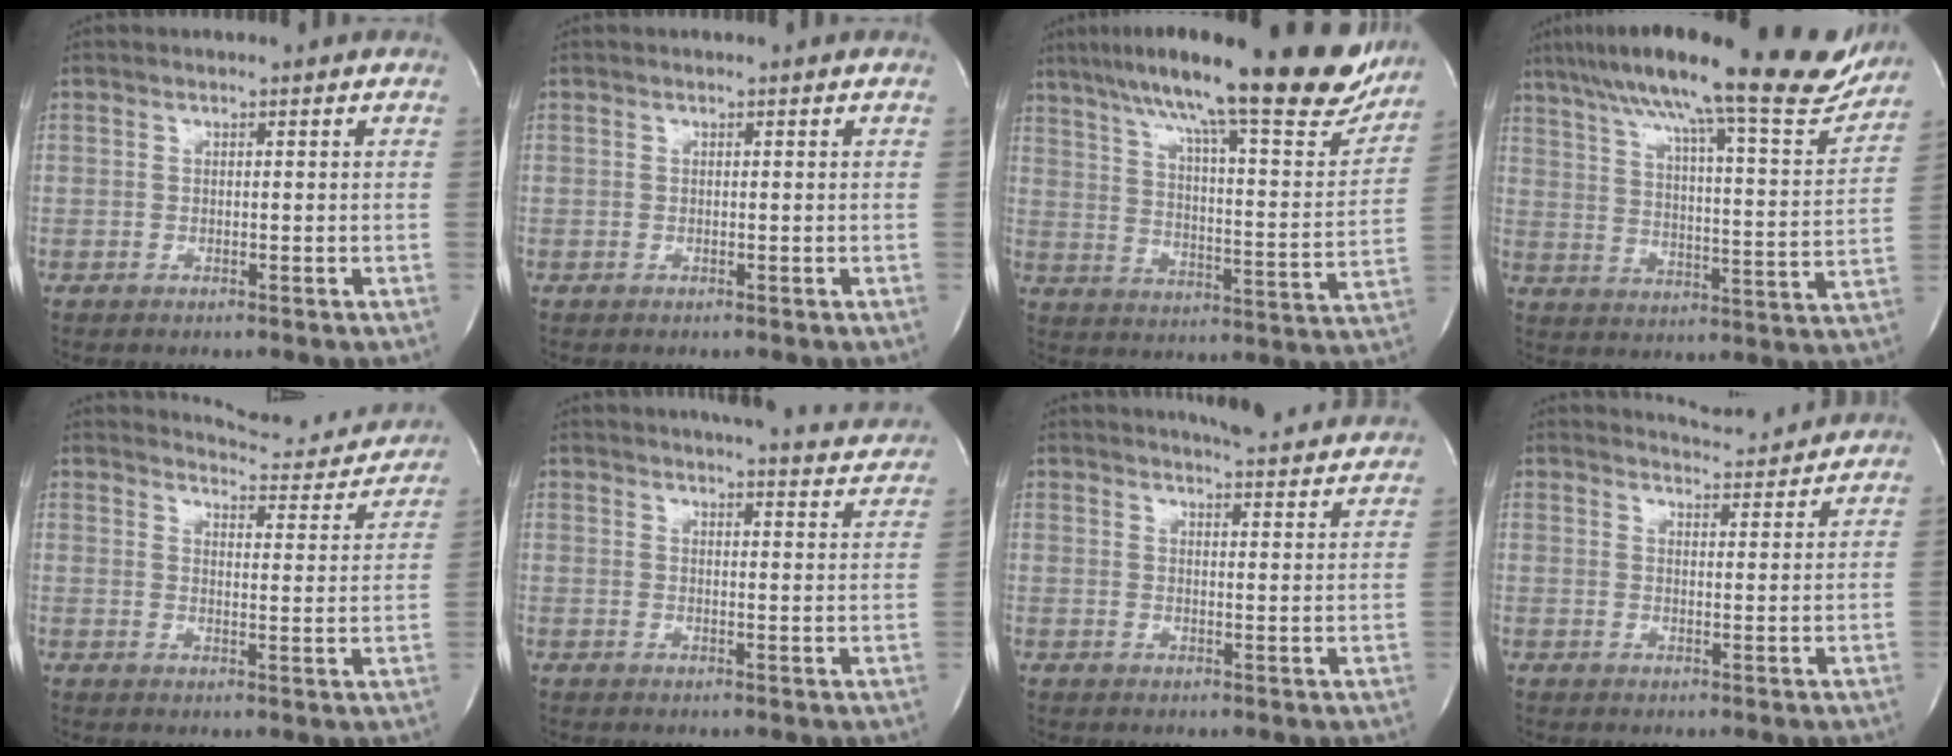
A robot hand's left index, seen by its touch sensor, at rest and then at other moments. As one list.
[{"total": 0.0}, {"total": 26.2, "force": [20.9, 3.8, 15.3], "torque": [-0.239, -0.016, 0.283]}, {"total": 25.1, "force": [20.7, 2.7, 14.0], "torque": [-0.219, -0.015, 0.279]}, {"total": 10.3, "force": [10.3, 1.0, 0.2], "torque": [0.001, -0.031, 0.117]}, {"total": 13.2, "force": [12.7, 1.3, 3.4], "torque": [-0.035, -0.032, 0.134]}, {"total": 12.5, "force": [12.0, 1.3, 3.6], "torque": [-0.044, -0.012, 0.135]}, {"total": 5.7, "force": [5.7, 0.1, -0.1], "torque": [-0.011, -0.005, 0.073]}]